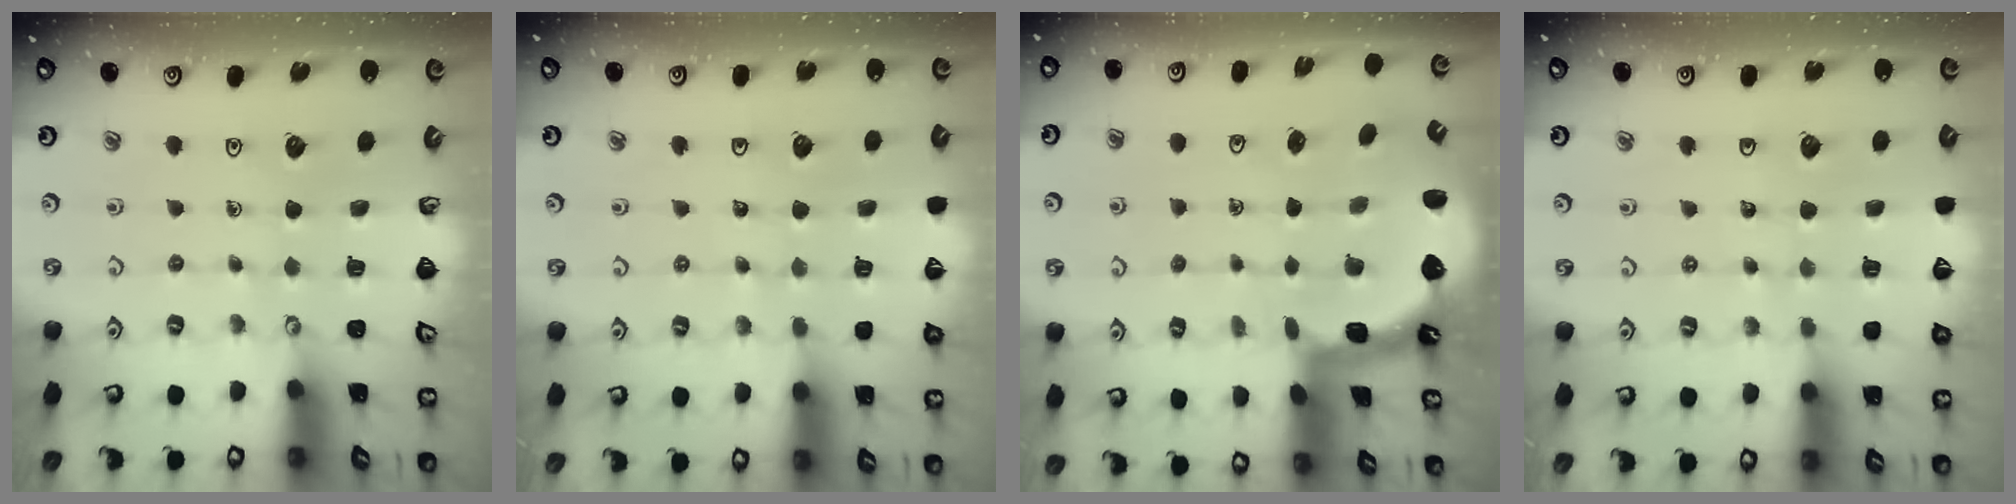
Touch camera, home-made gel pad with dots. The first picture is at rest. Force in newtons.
{"total": 2.1, "press": 2.1, "slide": 0.2}
{"total": 2.5, "press": 1.2, "slide": 2.2}
{"total": 2.6, "press": 2.6, "slide": 0.2}